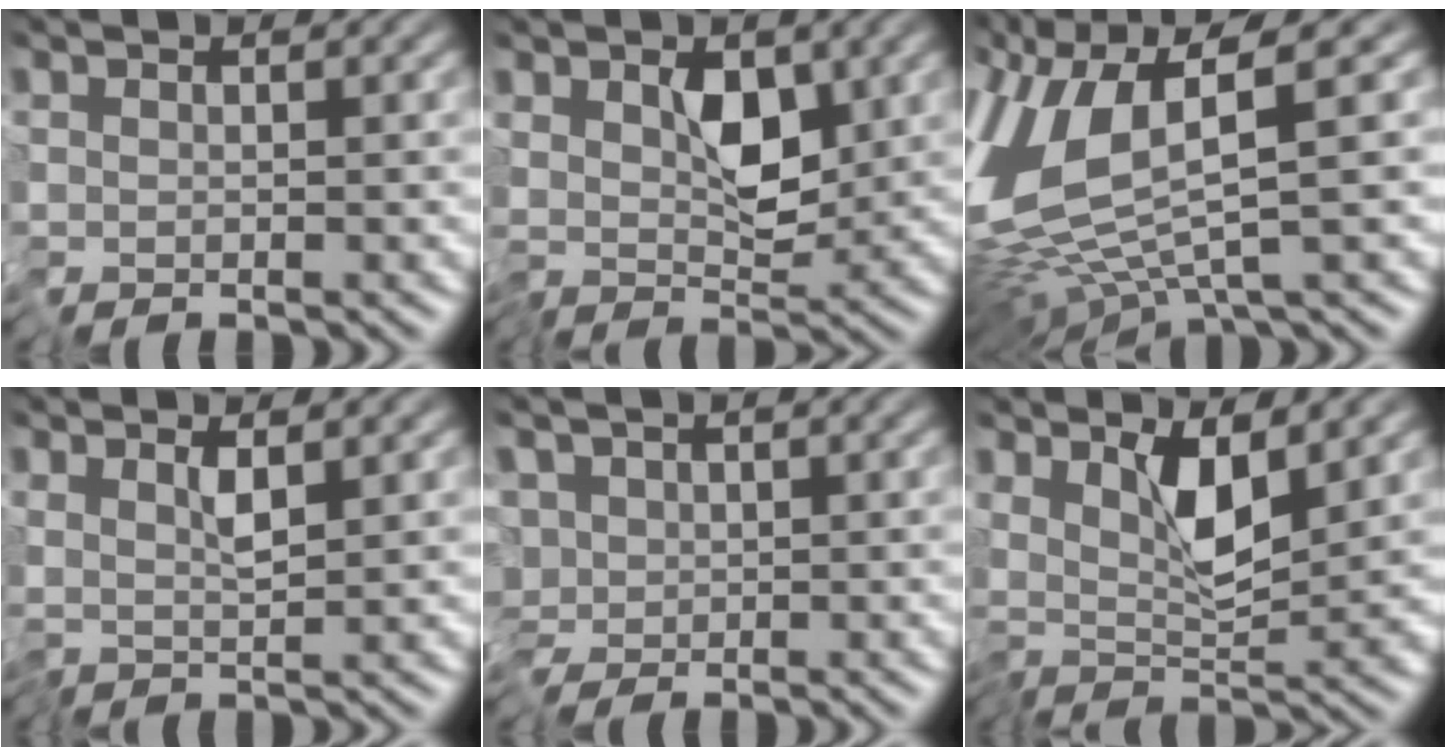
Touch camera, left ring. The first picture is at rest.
{"total": 3.8, "force": [0.7, 2.0, 3.1], "torque": [-0.049, -0.016, 0.012]}
{"total": 9.5, "force": [0.3, 3.1, 9.0], "torque": [-0.205, -0.015, 0.008]}
{"total": 1.6, "force": [0.7, -0.4, 1.4], "torque": [-0.027, -0.004, 0.015]}
{"total": 4.6, "force": [-1.1, 3.1, 3.2], "torque": [-0.047, 0.013, -0.034]}
{"total": 4.2, "force": [1.6, 0.6, 3.8], "torque": [-0.066, -0.016, 0.031]}